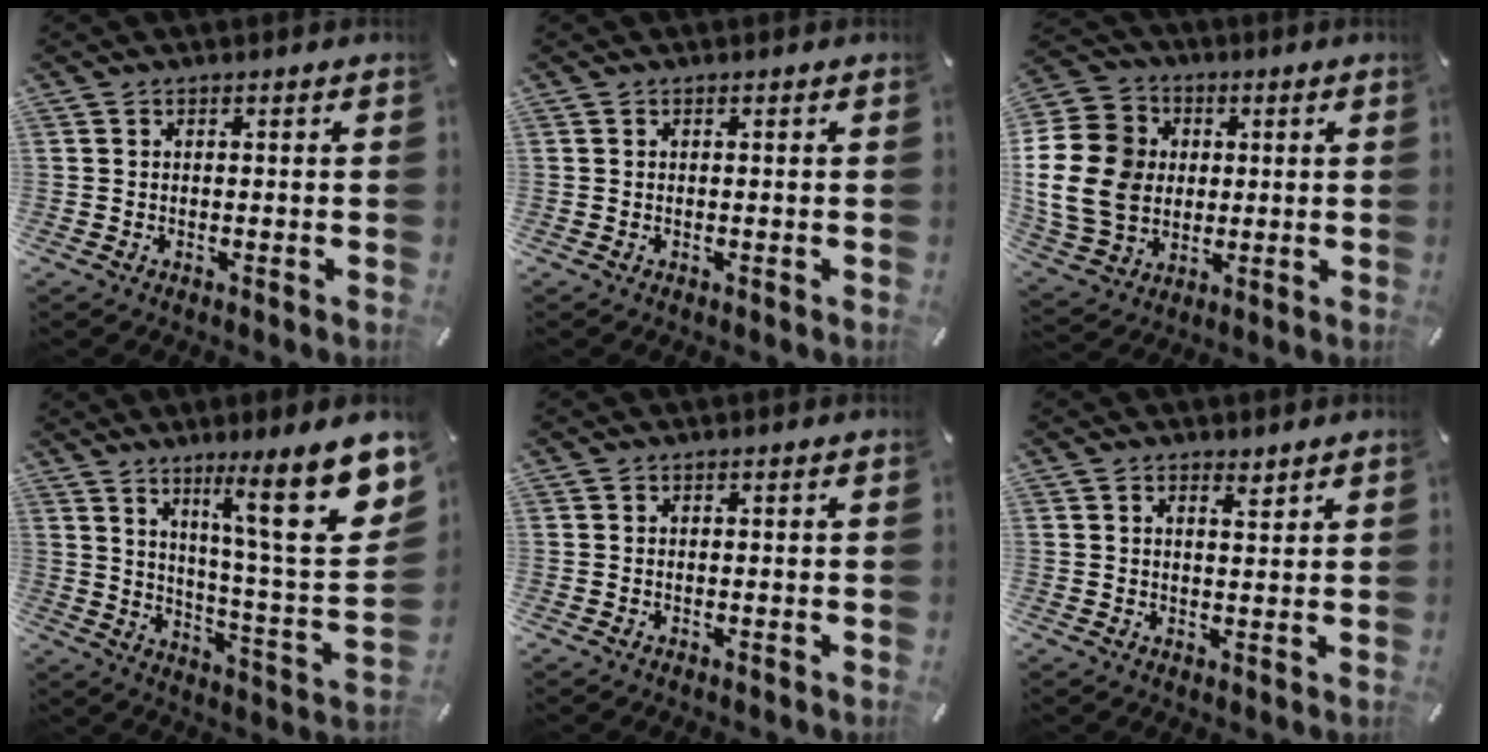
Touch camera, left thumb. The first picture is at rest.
{"total": 0.0}
{"total": 16.7, "force": [0.3, 14.5, 8.2], "torque": [-0.177, 0.008, 0.003]}
{"total": 18.3, "force": [10.7, 1.9, 14.7], "torque": [-0.223, -0.086, 0.153]}
{"total": 0.0}
{"total": 2.2, "force": [1.9, 0.7, 1.0], "torque": [-0.006, -0.010, 0.031]}